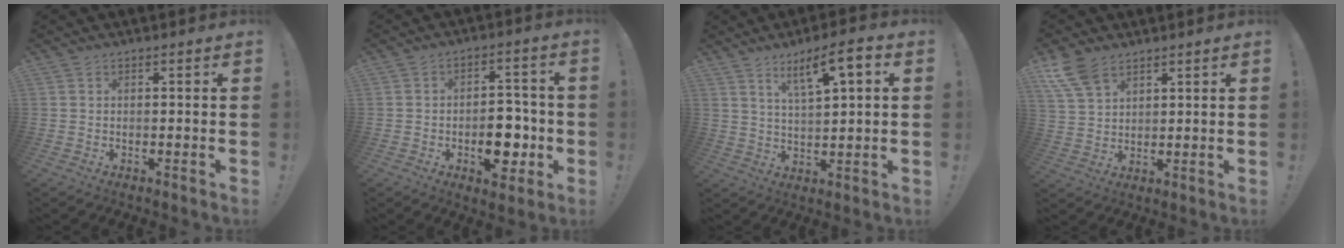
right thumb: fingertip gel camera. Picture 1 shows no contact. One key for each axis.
{"total": 11.4, "fx": -3.2, "fy": 7.0, "fz": 8.4, "tx": -0.094, "ty": 0.025, "tz": -0.046}
{"total": 9.5, "fx": 4.5, "fy": 2.0, "fz": 8.1, "tx": -0.131, "ty": -0.016, "tz": 0.072}
{"total": 8.7, "fx": 5.9, "fy": 4.6, "fz": 4.5, "tx": -0.094, "ty": -0.024, "tz": 0.116}